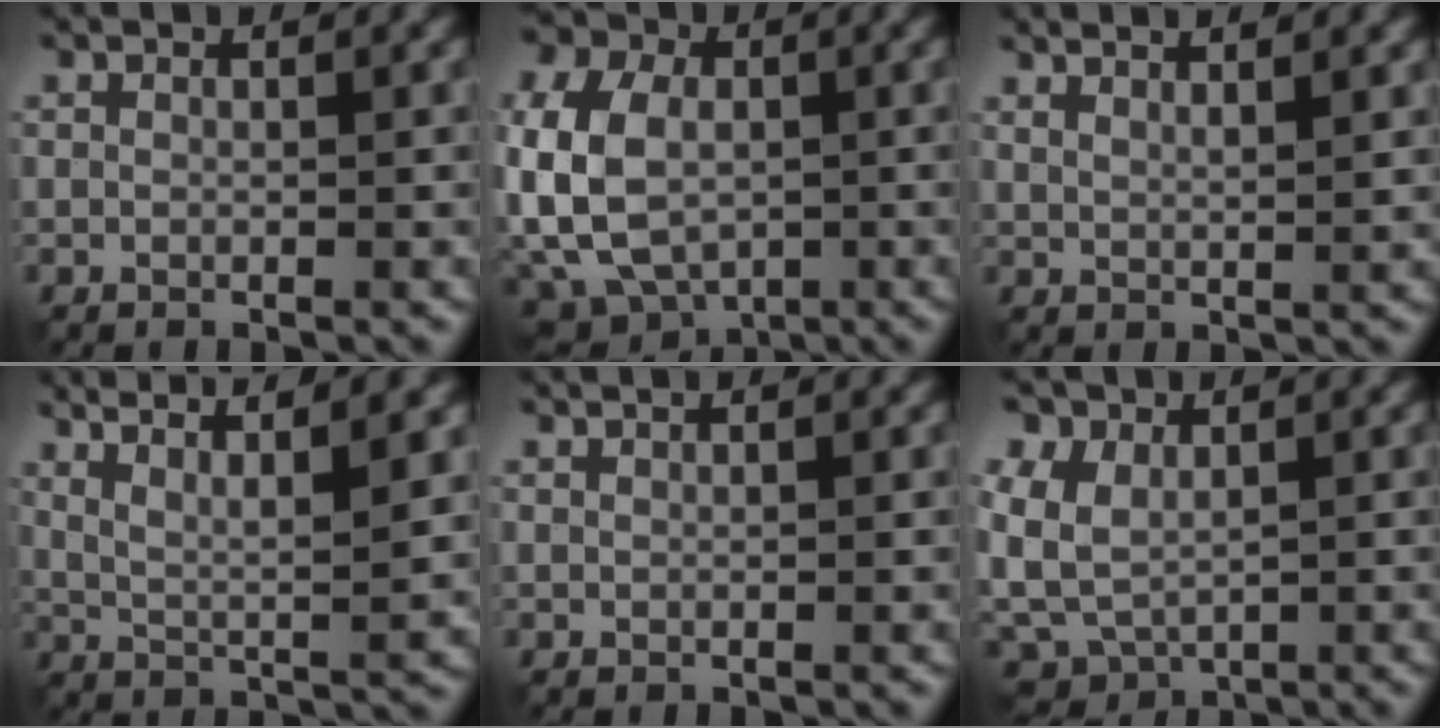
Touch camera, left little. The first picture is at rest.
{"total": 13.7, "force": [-1.2, 9.9, 9.4], "torque": [-0.200, 0.006, -0.042]}
{"total": 3.6, "force": [2.7, 0.9, 2.3], "torque": [-0.017, 0.013, 0.024]}
{"total": 6.7, "force": [4.3, 1.2, 5.0], "torque": [-0.091, 0.006, 0.069]}
{"total": 1.0, "force": [0.8, 0.3, 0.6], "torque": [-0.003, 0.002, 0.004]}
{"total": 5.1, "force": [1.0, 3.4, 3.7], "torque": [-0.080, 0.003, 0.007]}